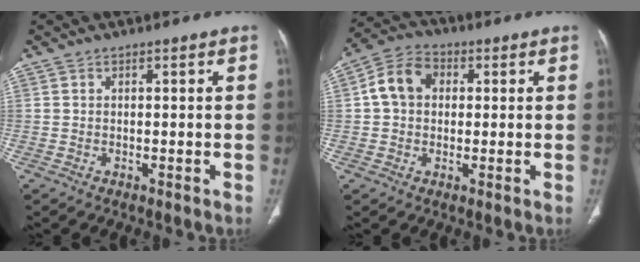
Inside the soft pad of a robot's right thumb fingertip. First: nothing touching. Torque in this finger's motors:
{"motor_torque": [-0.41, 0.46, 0.42, -0.42, 0.21]}